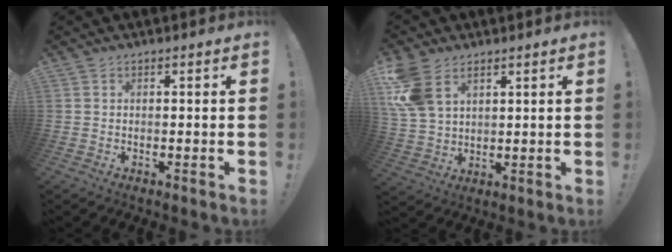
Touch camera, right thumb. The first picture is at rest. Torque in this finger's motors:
{"motor_torque": [-0.06, 0.74, 0.82, 0.71, 0.11]}